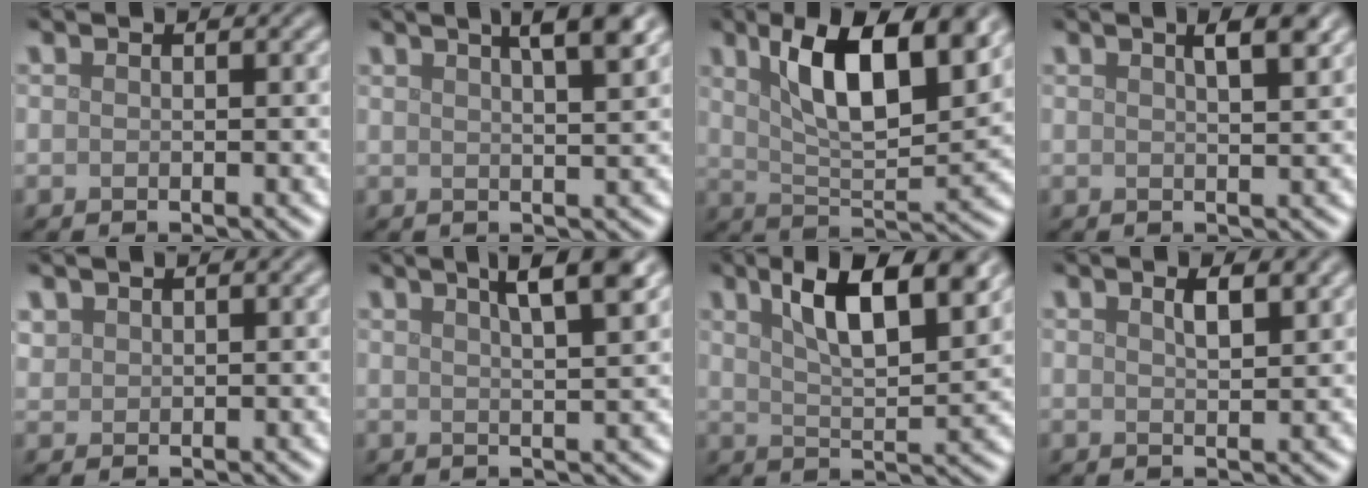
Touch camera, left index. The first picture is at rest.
{"total": 6.3, "force": [3.7, 2.1, 4.6], "torque": [-0.032, 0.038, 0.025]}
{"total": 9.7, "force": [4.0, 3.5, 8.1], "torque": [-0.128, 0.003, 0.065]}
{"total": 3.9, "force": [2.1, 1.4, 3.0], "torque": [-0.017, 0.016, 0.011]}
{"total": 1.3, "force": [1.0, 0.8, 0.2], "torque": [-0.006, 0.003, 0.023]}
{"total": 6.0, "force": [3.5, 1.7, 4.6], "torque": [-0.040, 0.028, 0.027]}
{"total": 8.6, "force": [4.6, 2.7, 6.7], "torque": [-0.107, 0.011, 0.074]}
{"total": 2.1, "force": [1.2, 0.6, 1.6], "torque": [-0.022, 0.003, 0.022]}